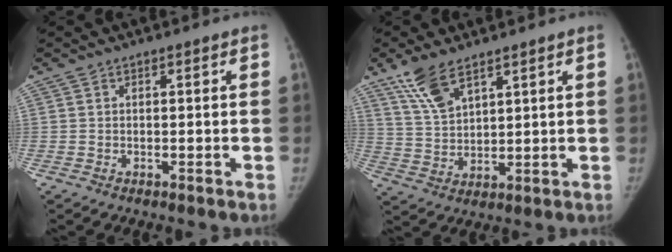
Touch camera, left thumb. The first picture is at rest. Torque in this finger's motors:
{"motor_torque": [1.07, 0.69, 0.65, -0.98, 0.26]}